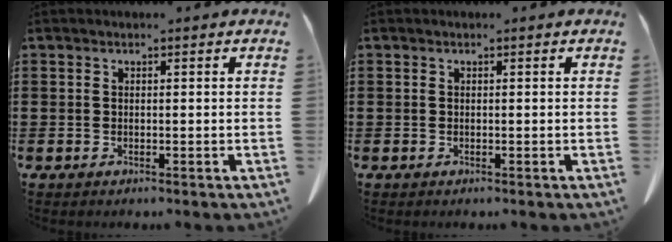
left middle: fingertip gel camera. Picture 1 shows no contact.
{"total": 0.0}